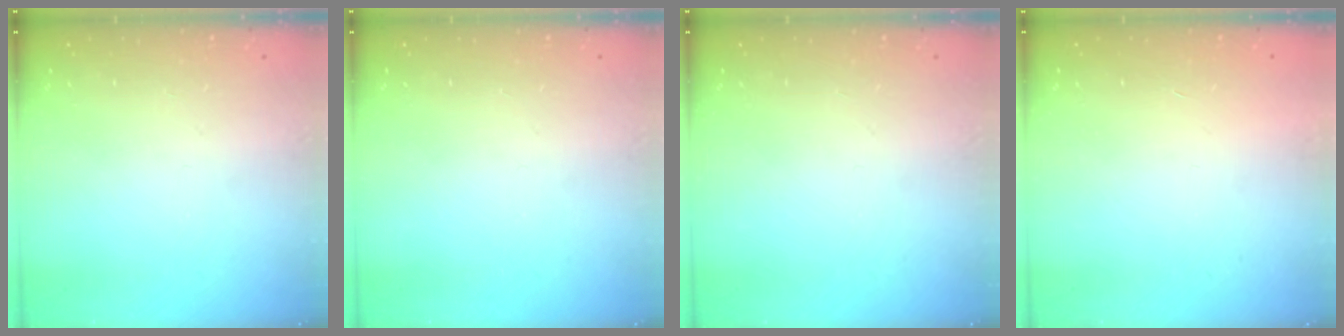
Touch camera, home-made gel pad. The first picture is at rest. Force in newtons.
{"total": 0.0}
{"total": 0.0}
{"total": 1.7, "press": 1.7, "slide": 0.1}